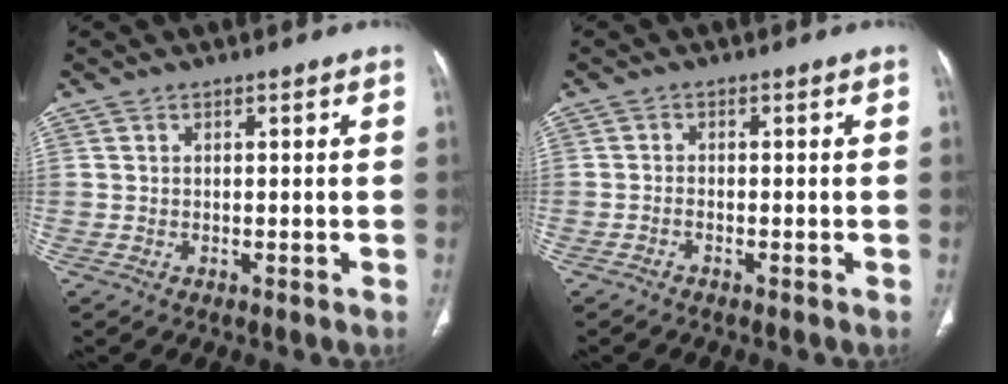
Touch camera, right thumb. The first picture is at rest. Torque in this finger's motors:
{"motor_torque": [-0.48, -0.34, -0.48, 0.28, -0.07]}